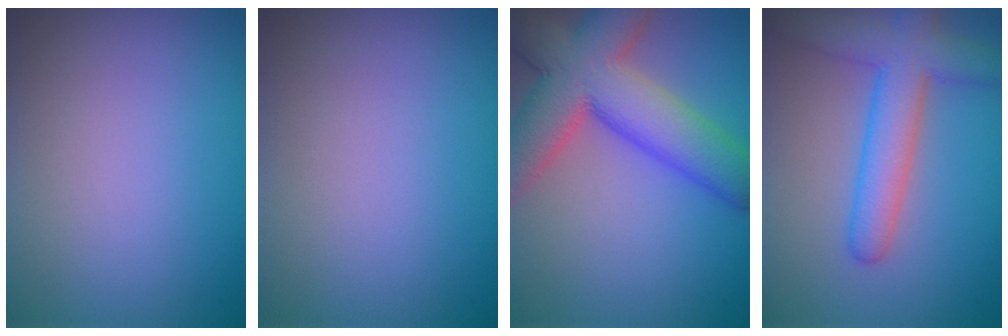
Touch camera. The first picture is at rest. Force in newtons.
{"total": 0.0}
{"total": 10.4, "press": 10.4, "slide": 0.7}
{"total": 5.7, "press": 5.7, "slide": 0.2}